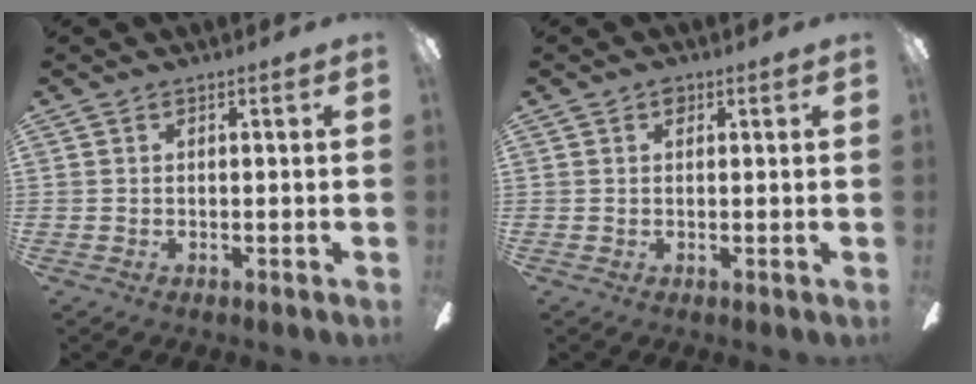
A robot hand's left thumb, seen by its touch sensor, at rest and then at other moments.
{"total": 1.7, "force": [0.7, 1.2, 0.9], "torque": [-0.003, -0.003, 0.010]}